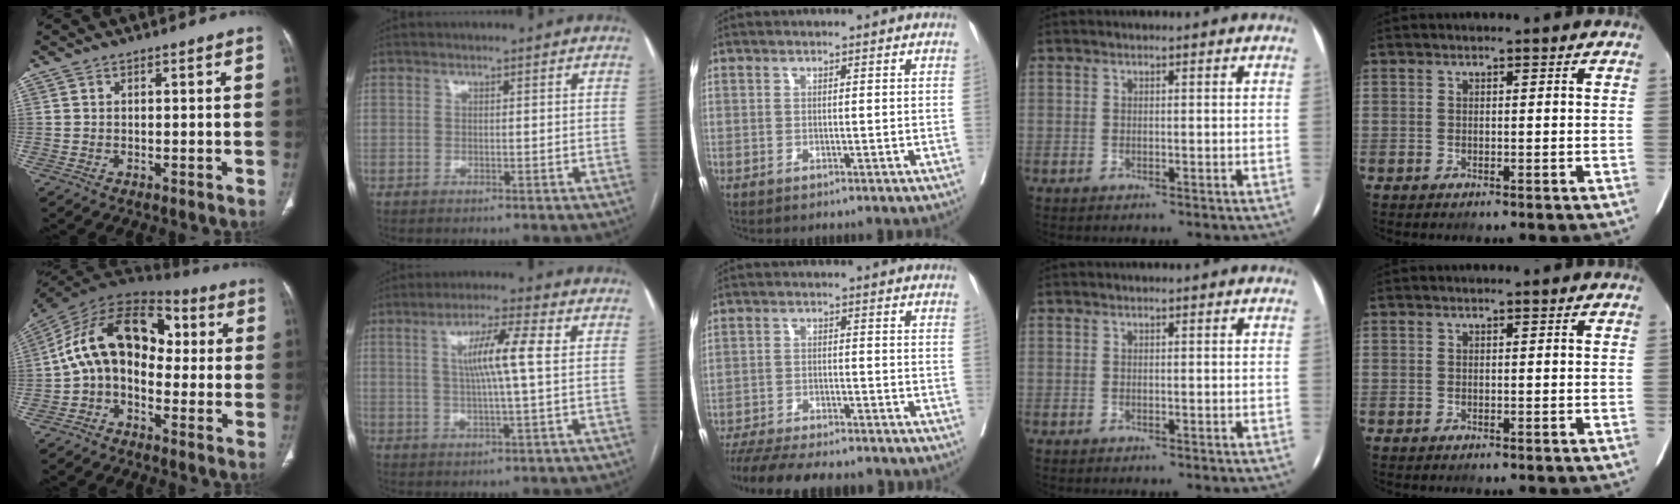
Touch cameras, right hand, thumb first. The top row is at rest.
{"thumb": {"total": 16.5, "force": [0.5, 10.8, 12.5], "torque": [-0.185, 0.052, -0.008]}, "index": {"total": 8.0, "force": [1.7, 0.0, 7.8], "torque": [-0.138, 0.006, 0.029]}, "middle": {"total": 17.3, "force": [-15.3, 3.3, 7.4], "torque": [-0.151, -0.024, -0.213]}}